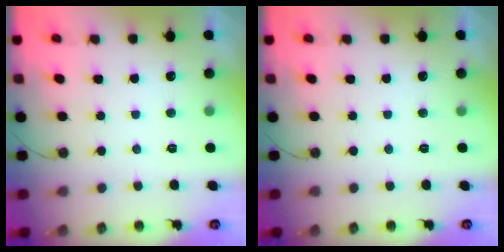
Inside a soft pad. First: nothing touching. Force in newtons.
{"total": 0.0}